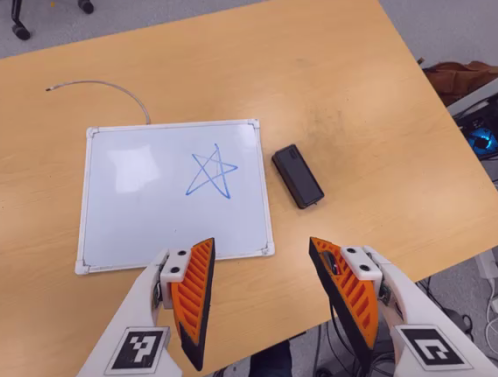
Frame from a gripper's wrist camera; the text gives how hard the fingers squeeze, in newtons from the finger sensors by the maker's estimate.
{"total": 0.0}